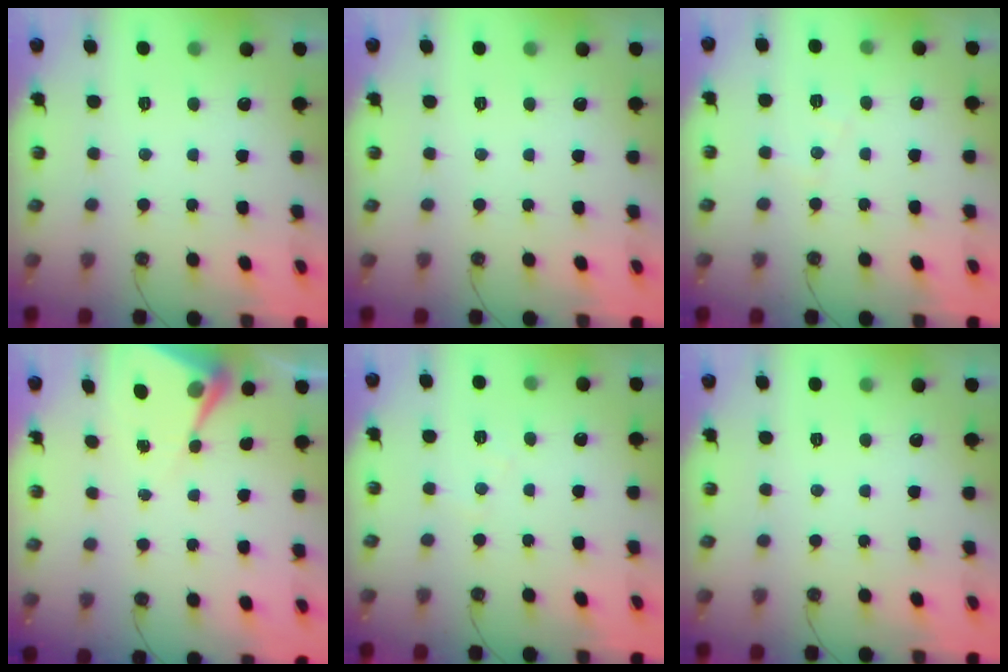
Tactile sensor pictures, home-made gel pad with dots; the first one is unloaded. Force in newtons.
{"total": 0.0}
{"total": 6.6, "press": 6.5, "slide": 0.9}
{"total": 6.5, "press": 6.5, "slide": 0.5}
{"total": 4.8, "press": 4.7, "slide": 0.7}
{"total": 0.0}